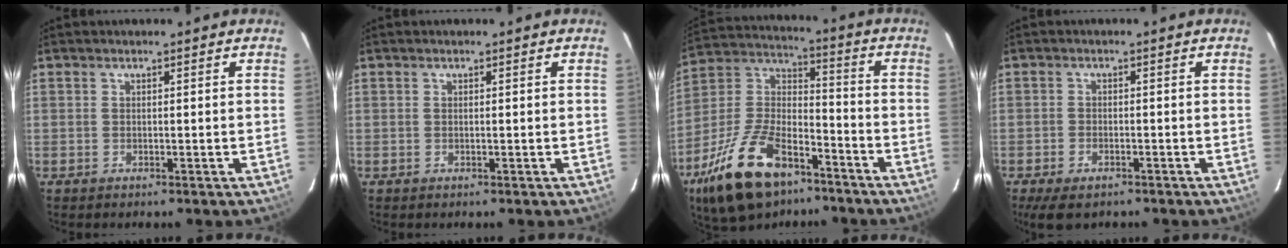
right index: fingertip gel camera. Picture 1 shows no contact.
{"total": 0.0}
{"total": 21.7, "force": [-13.1, 10.7, 13.6], "torque": [-0.281, 0.001, -0.230]}
{"total": 5.8, "force": [-4.1, 2.6, 3.1], "torque": [-0.076, -0.018, -0.069]}